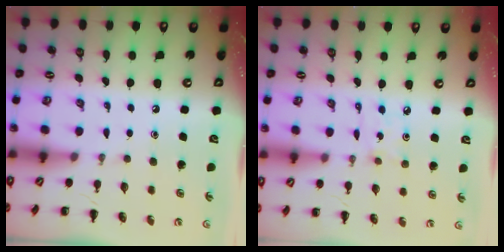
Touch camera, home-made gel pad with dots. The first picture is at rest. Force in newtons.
{"total": 2.5, "press": 2.3, "slide": 0.9}